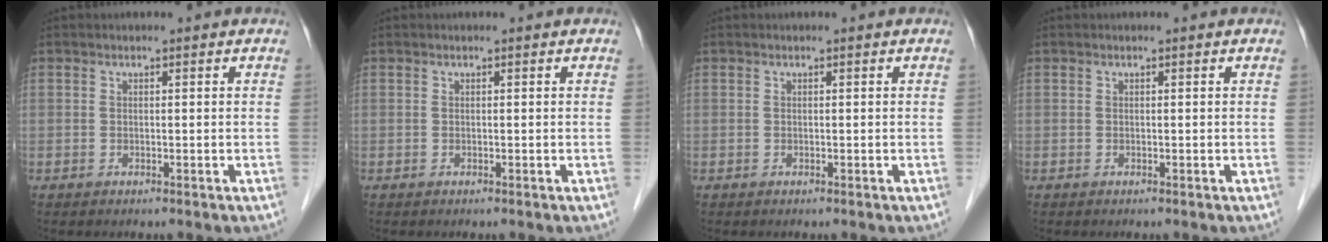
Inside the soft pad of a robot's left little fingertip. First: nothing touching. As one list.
[{"total": 0.0}, {"total": 0.0}, {"total": 0.0}]